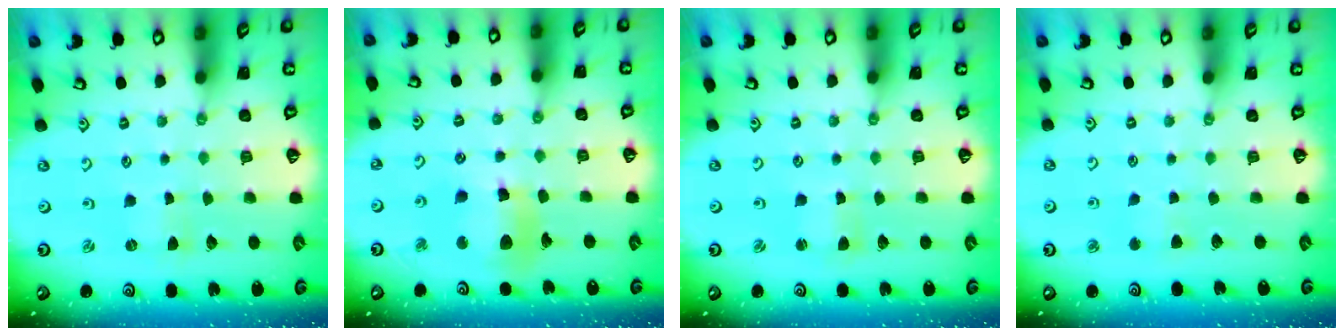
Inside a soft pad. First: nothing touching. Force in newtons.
{"total": 12.2, "press": 12.1, "slide": 1.8}
{"total": 2.1, "press": 2.1, "slide": 0.4}
{"total": 2.5, "press": 2.5, "slide": 0.5}